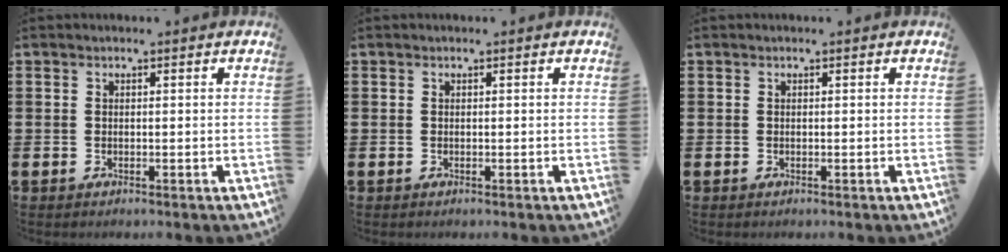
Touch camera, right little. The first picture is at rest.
{"total": 0.0}
{"total": 0.0}